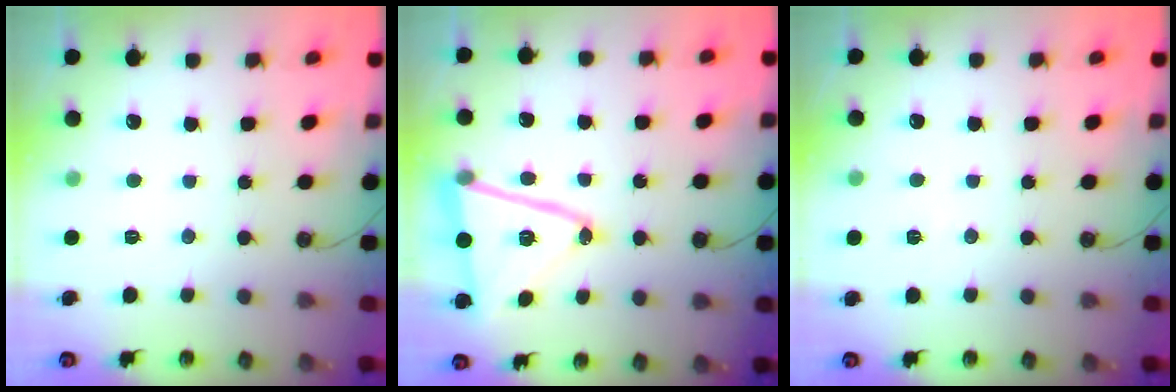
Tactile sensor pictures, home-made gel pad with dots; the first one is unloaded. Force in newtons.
{"total": 15.9, "press": 15.6, "slide": 2.9}
{"total": 2.6, "press": 1.7, "slide": 1.9}